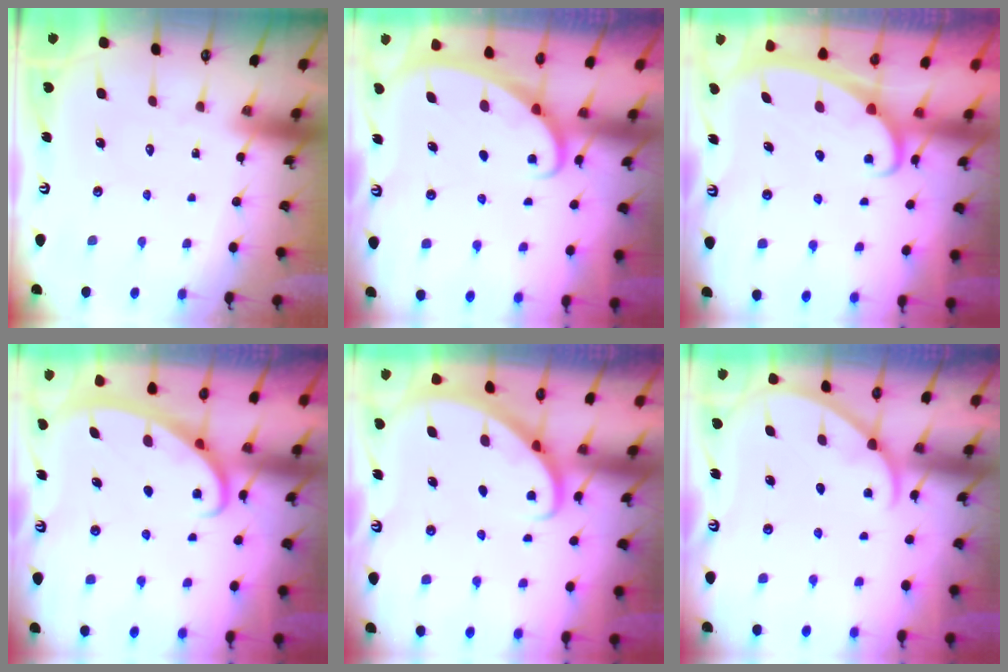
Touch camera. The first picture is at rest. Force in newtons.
{"total": 2.1, "press": 2.1, "slide": 0.1}
{"total": 2.3, "press": 2.3, "slide": 0.3}
{"total": 2.7, "press": 2.6, "slide": 0.4}
{"total": 2.8, "press": 2.8, "slide": 0.2}
{"total": 2.0, "press": 2.0, "slide": 0.3}